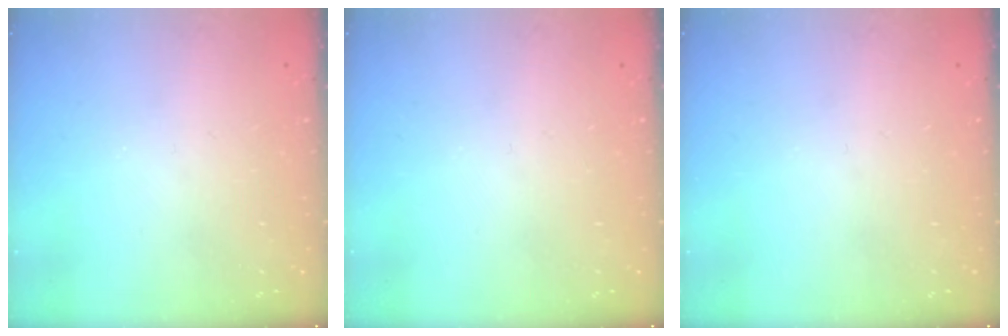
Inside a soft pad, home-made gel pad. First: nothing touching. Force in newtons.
{"total": 0.0}
{"total": 0.0}